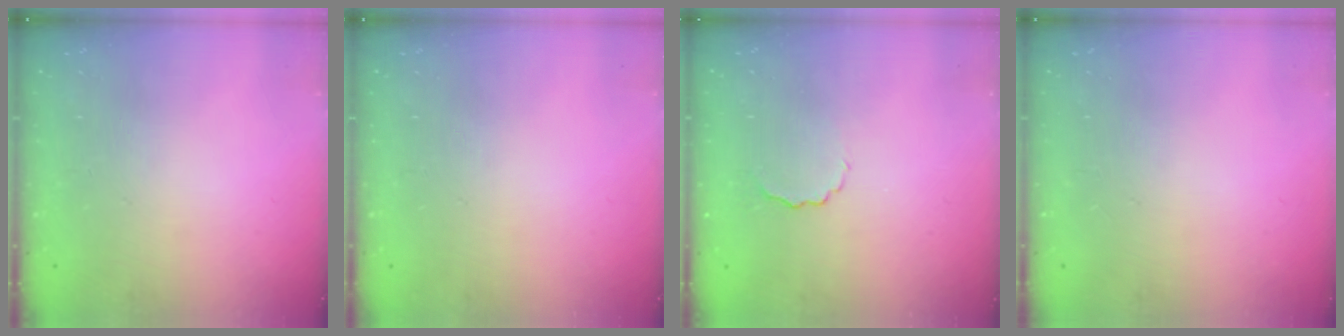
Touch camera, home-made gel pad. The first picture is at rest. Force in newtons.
{"total": 0.0}
{"total": 4.1, "press": 4.0, "slide": 0.8}
{"total": 0.0}